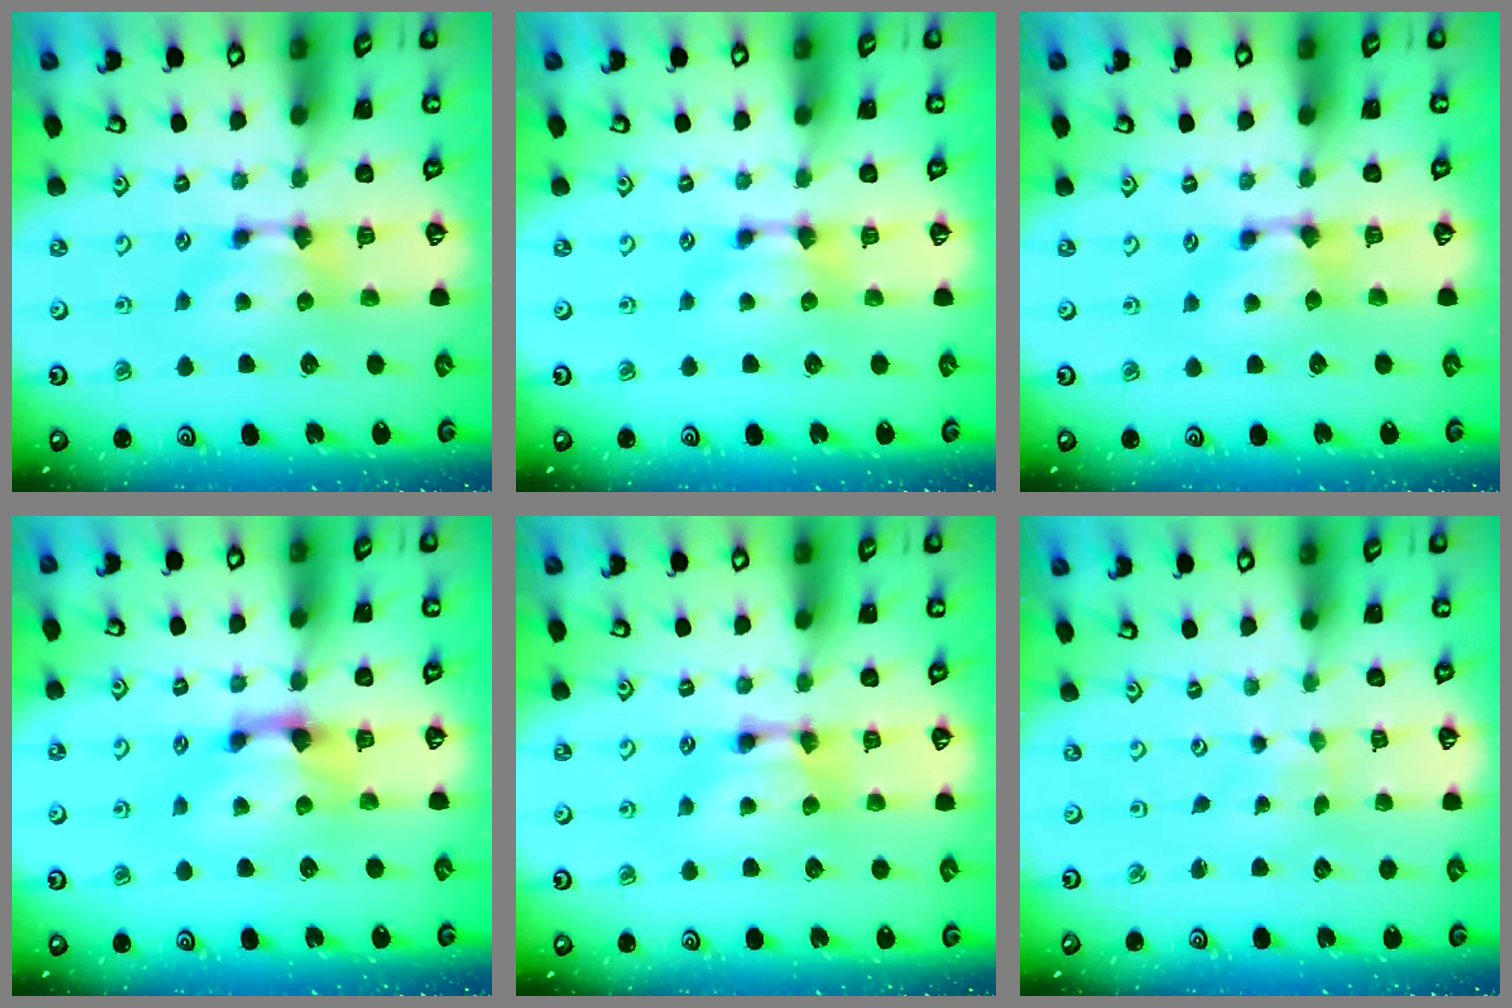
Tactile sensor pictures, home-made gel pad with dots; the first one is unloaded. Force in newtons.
{"total": 0.0}
{"total": 0.6, "press": 0.3, "slide": 0.5}
{"total": 2.3, "press": 1.8, "slide": 1.4}
{"total": 1.6, "press": 1.4, "slide": 0.6}
{"total": 4.9, "press": 4.9, "slide": 0.2}